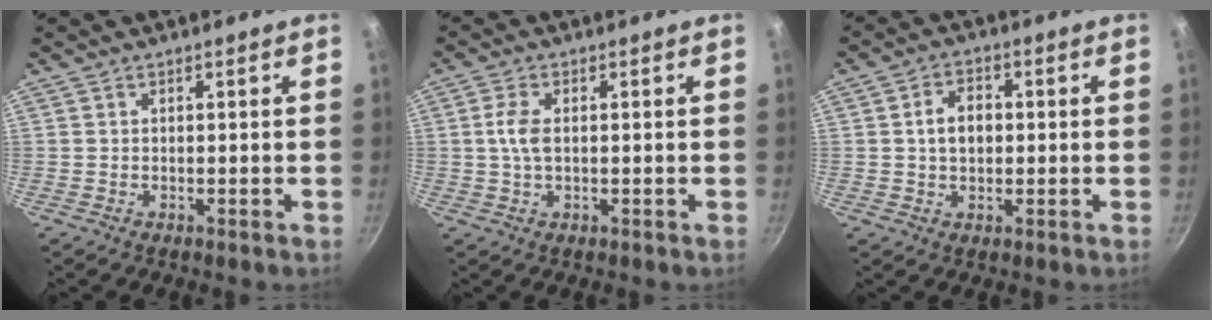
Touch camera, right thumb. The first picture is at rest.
{"total": 4.0, "force": [0.3, 2.1, 3.5], "torque": [-0.077, 0.005, 0.004]}
{"total": 5.7, "force": [0.4, 4.0, 4.0], "torque": [-0.049, 0.011, 0.002]}